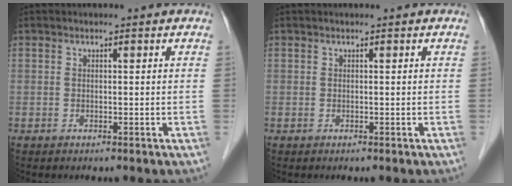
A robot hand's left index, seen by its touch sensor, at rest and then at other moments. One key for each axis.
{"total": 0.0}